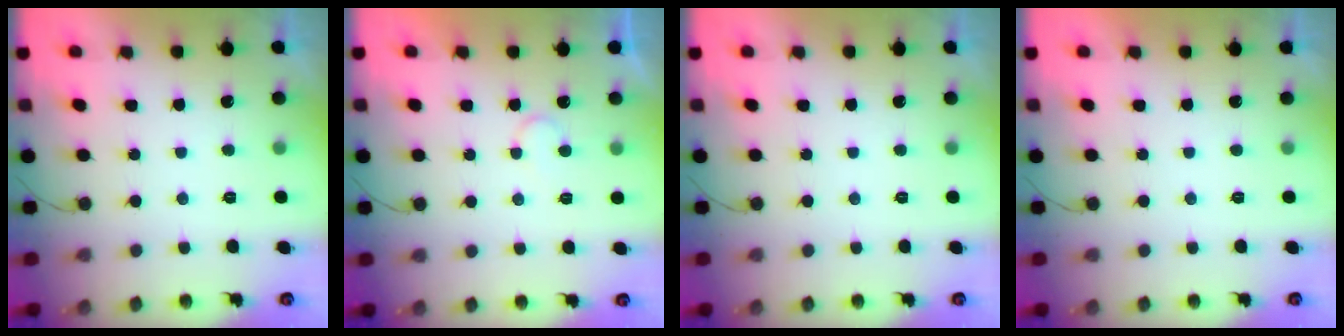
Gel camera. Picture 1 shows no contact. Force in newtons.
{"total": 4.4, "press": 4.4, "slide": 0.2}
{"total": 0.0}
{"total": 1.8, "press": 1.8, "slide": 0.0}